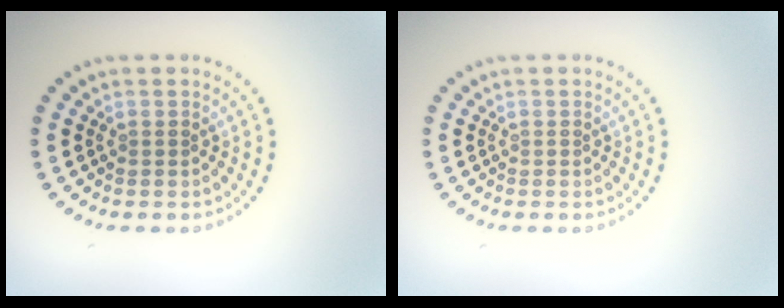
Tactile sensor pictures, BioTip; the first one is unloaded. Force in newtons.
{"total": 0.0}